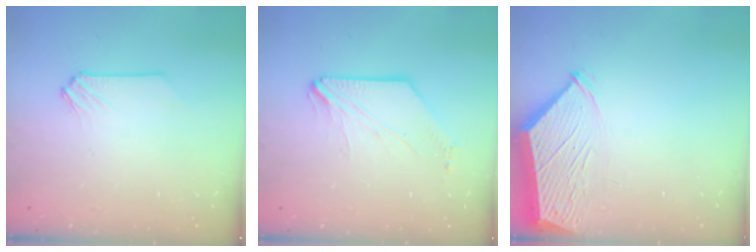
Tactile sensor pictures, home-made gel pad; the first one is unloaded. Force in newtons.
{"total": 1.7, "press": 1.7, "slide": 0.3}
{"total": 3.3, "press": 3.3, "slide": 0.5}